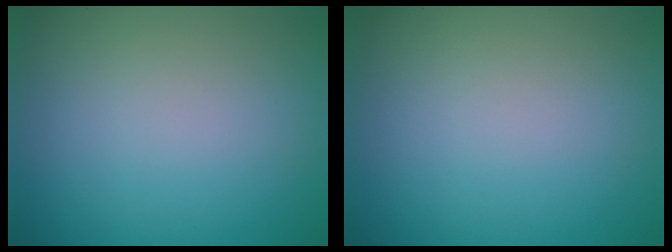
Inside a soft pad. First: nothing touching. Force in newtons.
{"total": 0.0}